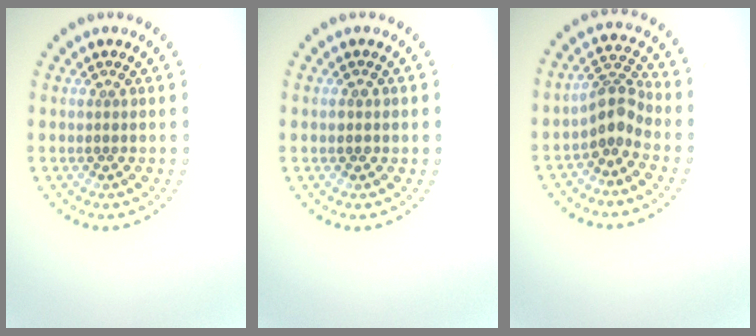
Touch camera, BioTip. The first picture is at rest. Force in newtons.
{"total": 0.9, "press": 0.9, "slide": 0.1}
{"total": 2.9, "press": 2.2, "slide": 1.9}